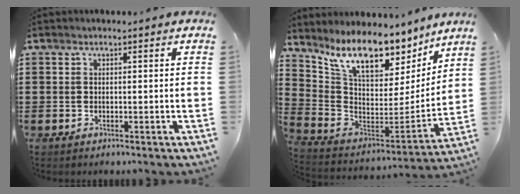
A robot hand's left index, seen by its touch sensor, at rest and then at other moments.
{"total": 11.5, "force": [9.1, 3.7, 6.0], "torque": [-0.144, -0.061, 0.160]}